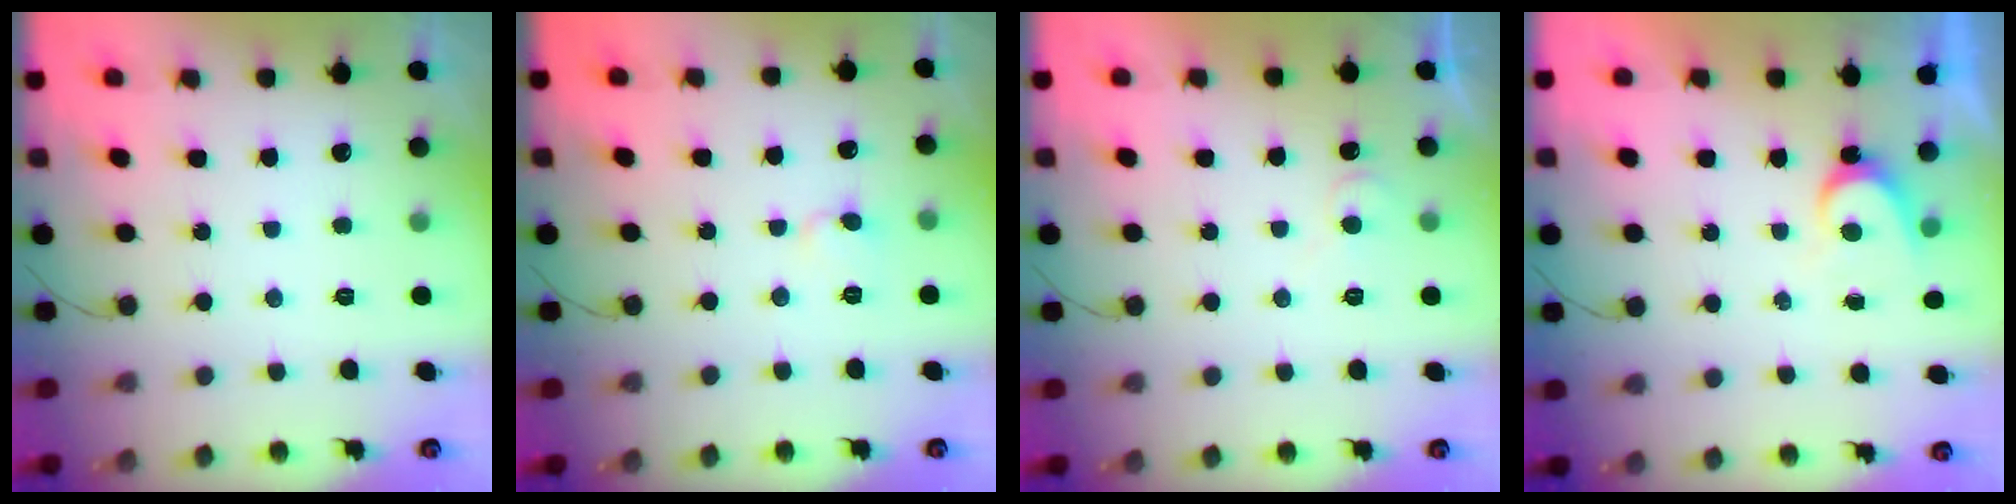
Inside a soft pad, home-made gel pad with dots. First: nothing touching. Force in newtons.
{"total": 3.9, "press": 3.9, "slide": 0.3}
{"total": 5.7, "press": 5.6, "slide": 0.6}
{"total": 3.4, "press": 3.4, "slide": 0.3}